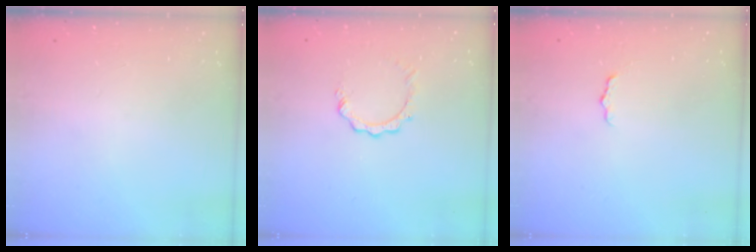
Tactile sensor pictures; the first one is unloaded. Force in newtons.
{"total": 2.9, "press": 2.9, "slide": 0.3}
{"total": 2.9, "press": 2.9, "slide": 0.3}